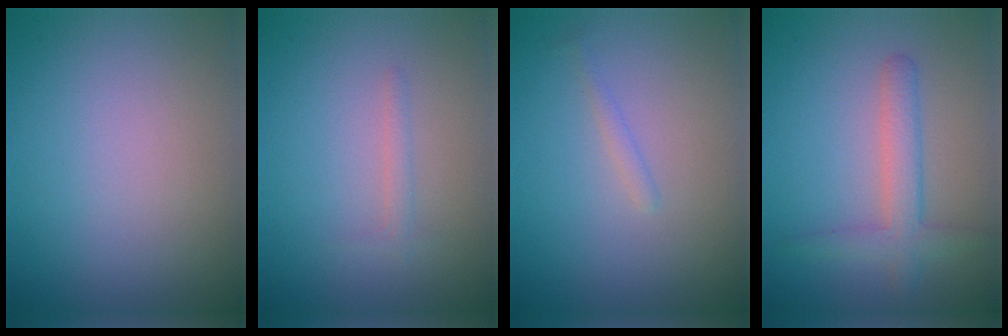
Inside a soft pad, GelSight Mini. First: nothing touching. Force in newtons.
{"total": 0.9, "press": 0.9, "slide": 0.0}
{"total": 0.7, "press": 0.7, "slide": 0.1}
{"total": 2.8, "press": 2.8, "slide": 0.1}